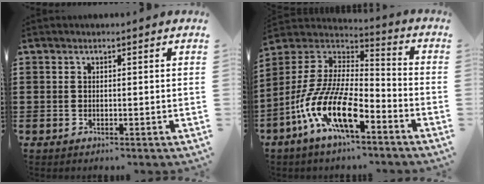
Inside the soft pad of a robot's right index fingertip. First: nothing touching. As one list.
[{"total": 13.7, "force": [-7.9, 4.4, 10.3], "torque": [-0.237, -0.006, -0.157]}]